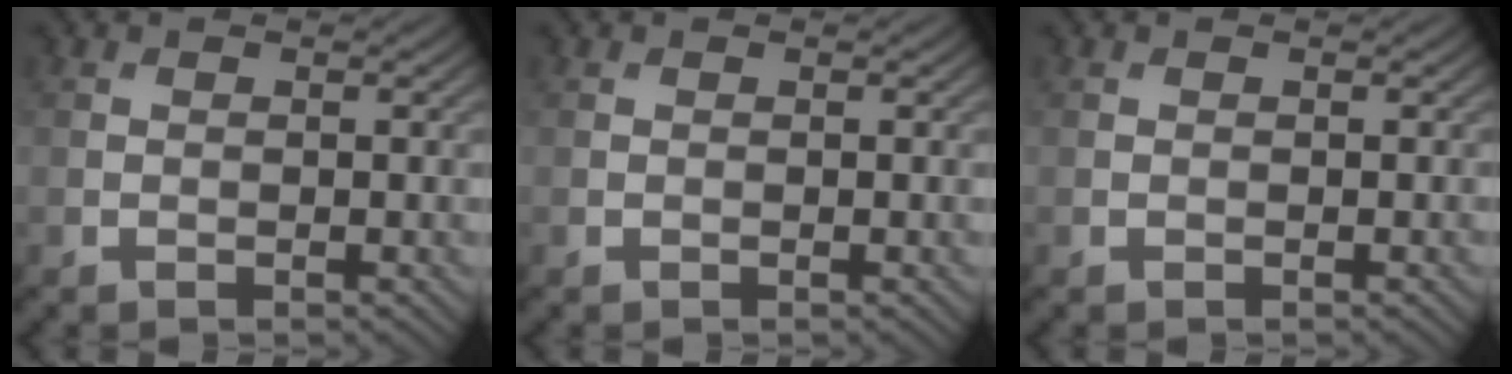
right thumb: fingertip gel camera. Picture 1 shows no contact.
{"total": 0.0}
{"total": 0.0}